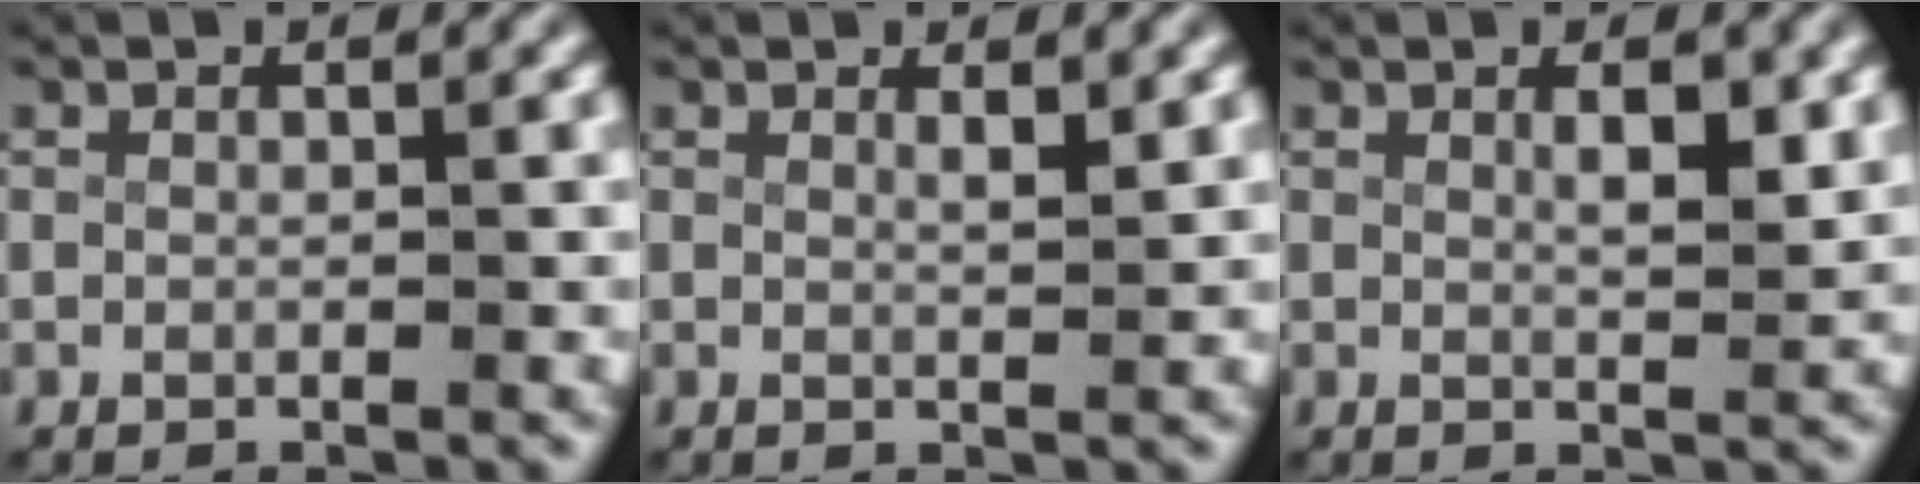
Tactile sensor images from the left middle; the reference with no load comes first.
{"total": 1.3, "force": [0.9, -0.1, 1.0], "torque": [-0.014, -0.013, 0.019]}
{"total": 2.5, "force": [1.0, 0.4, 2.3], "torque": [-0.036, -0.012, 0.021]}